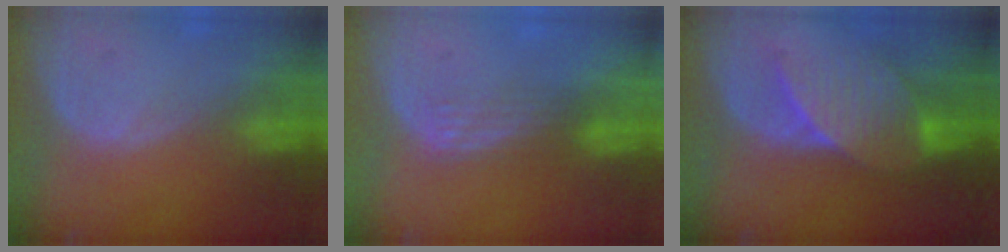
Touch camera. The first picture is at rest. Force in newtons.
{"total": 2.9, "press": 2.5, "slide": 1.5}
{"total": 7.5, "press": 7.4, "slide": 1.4}